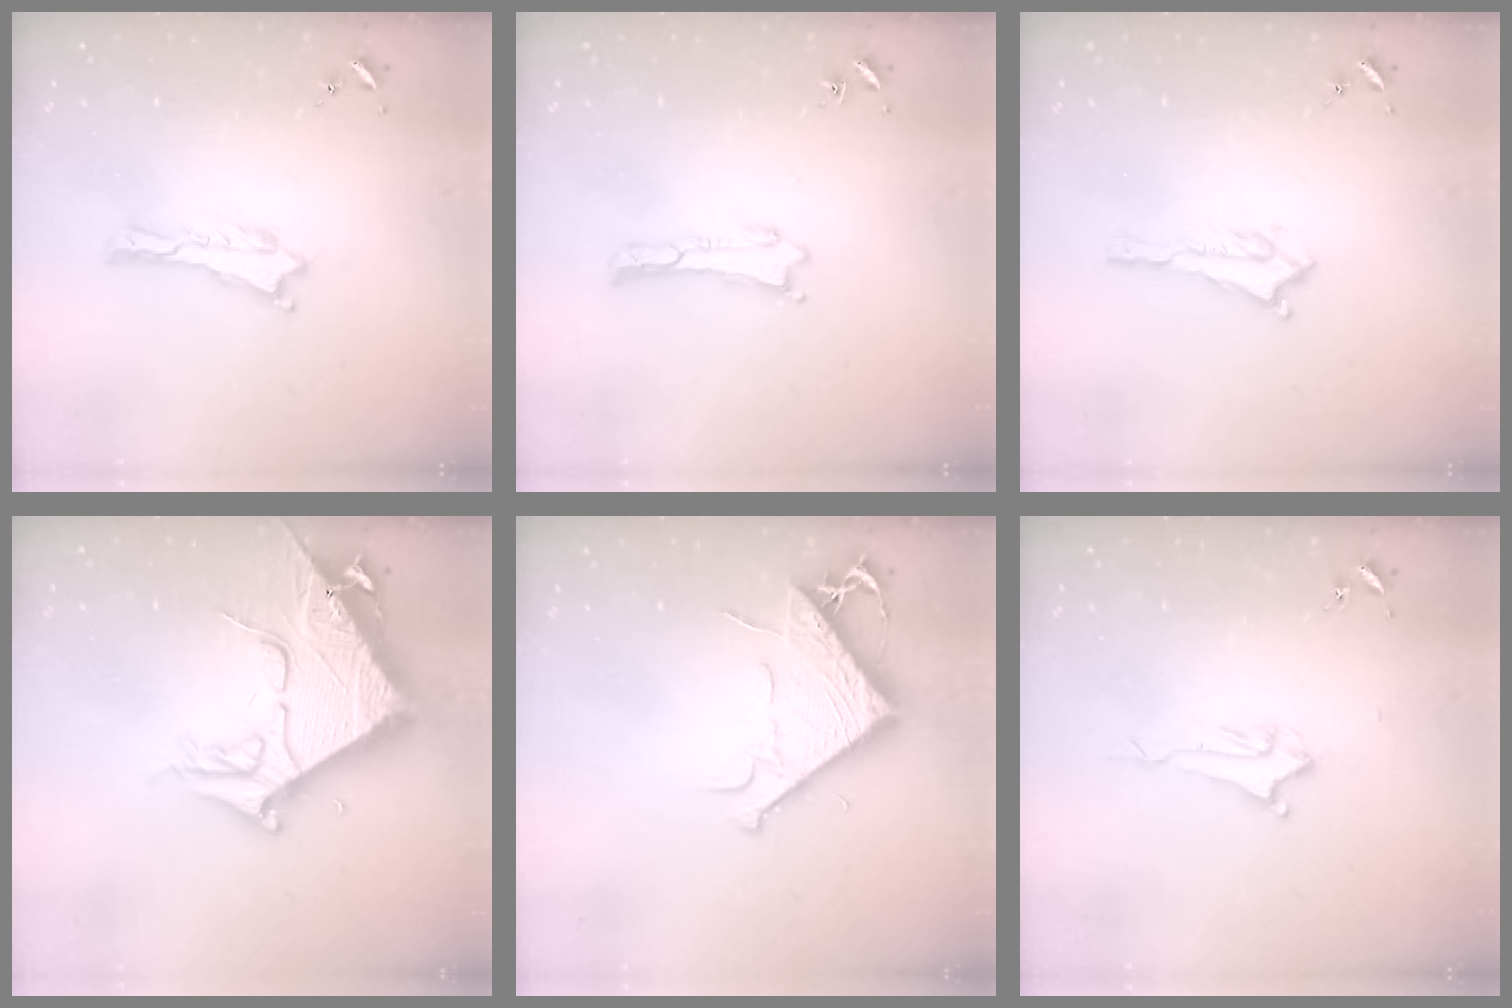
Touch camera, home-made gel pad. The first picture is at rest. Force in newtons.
{"total": 0.0}
{"total": 1.5, "press": 1.4, "slide": 0.2}
{"total": 11.2, "press": 11.1, "slide": 1.1}
{"total": 8.2, "press": 8.1, "slide": 1.1}
{"total": 2.2, "press": 2.2, "slide": 0.3}